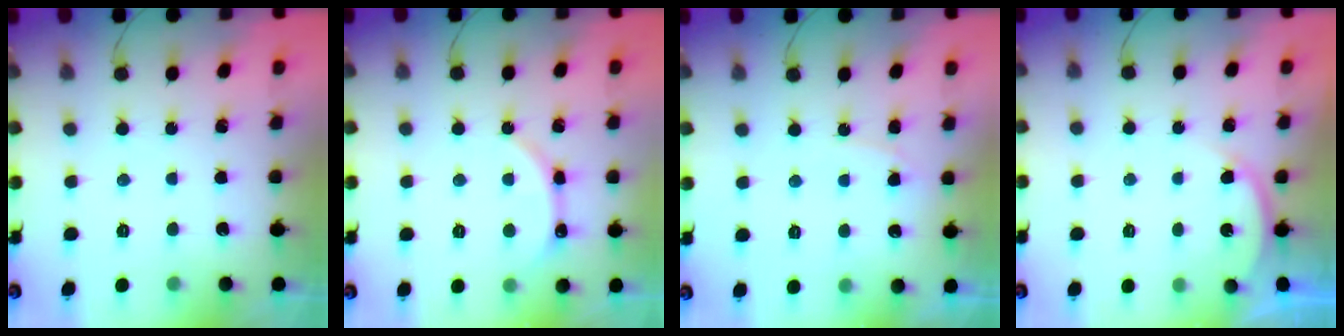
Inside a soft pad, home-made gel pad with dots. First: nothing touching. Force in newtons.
{"total": 3.6, "press": 3.6, "slide": 0.4}
{"total": 5.8, "press": 5.8, "slide": 0.6}
{"total": 2.9, "press": 2.9, "slide": 0.5}